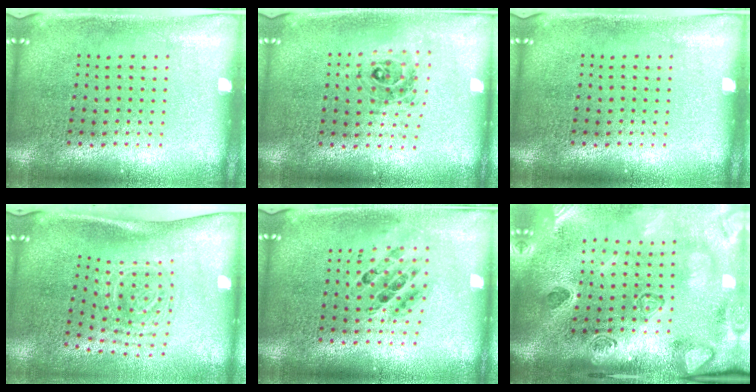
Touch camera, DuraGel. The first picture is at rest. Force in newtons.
{"total": 0.8, "press": 0.8, "slide": 0.1}
{"total": 0.0}
{"total": 1.8, "press": 1.3, "slide": 1.3}
{"total": 0.6, "press": 0.6, "slide": 0.1}
{"total": 4.3, "press": 3.2, "slide": 3.0}